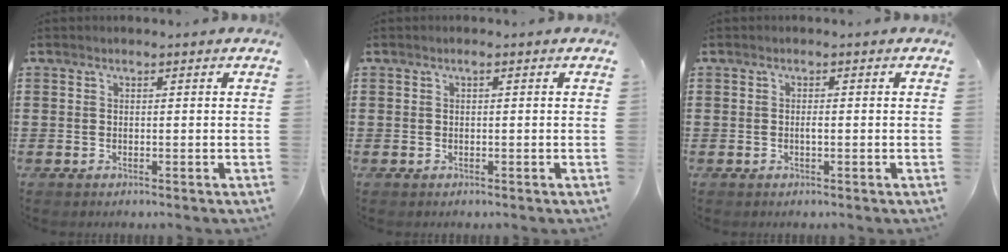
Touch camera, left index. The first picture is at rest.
{"total": 0.6, "force": [0.0, 0.0, 0.6], "torque": [-0.010, -0.002, 0.001]}
{"total": 0.9, "force": [-0.2, 0.2, 0.8], "torque": [-0.018, -0.002, -0.003]}